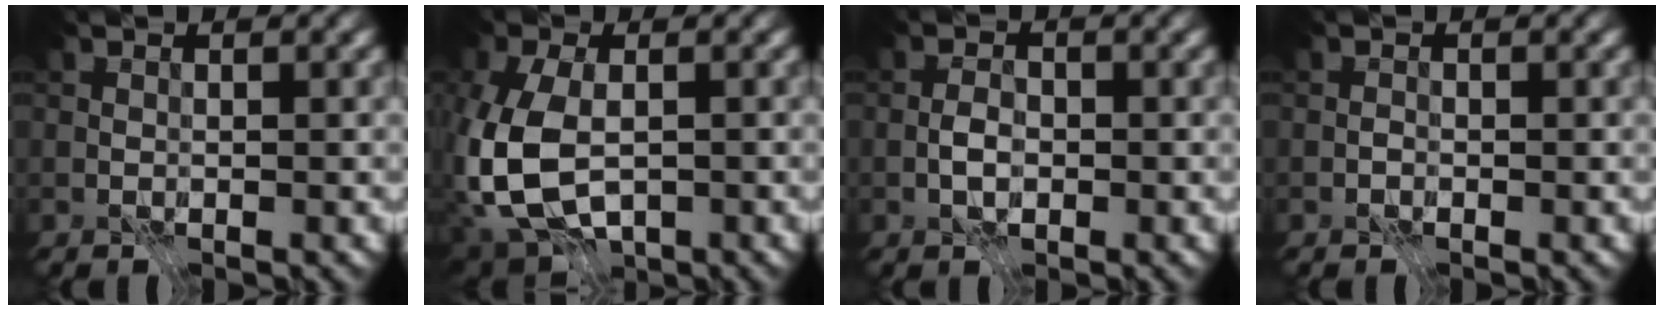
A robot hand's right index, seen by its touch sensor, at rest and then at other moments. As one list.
[{"total": 8.8, "force": [-1.7, 5.6, 6.7], "torque": [-0.162, -0.015, -0.032]}, {"total": 1.9, "force": [-1.1, 0.9, 1.3], "torque": [-0.019, 0.002, -0.024]}, {"total": 0.7, "force": [-0.5, 0.4, 0.2], "torque": [-0.003, -0.001, -0.010]}]